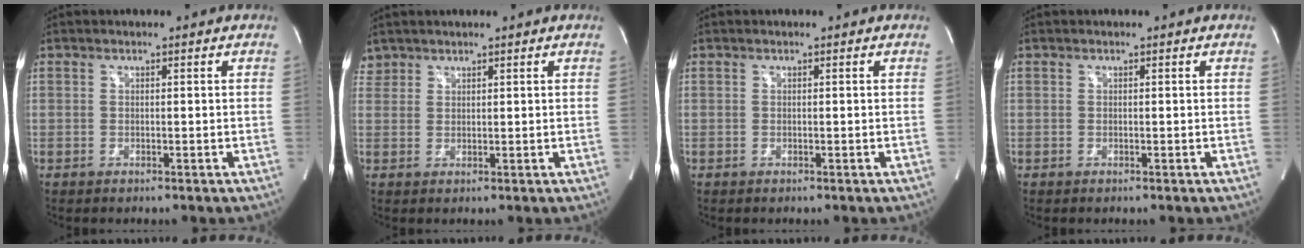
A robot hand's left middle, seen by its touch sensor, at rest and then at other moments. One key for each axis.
{"total": 2.7, "fx": 2.4, "fy": 1.3, "fz": -0.5, "tx": 0.012, "ty": 0.011, "tz": 0.046}
{"total": 0.0}
{"total": 0.0}